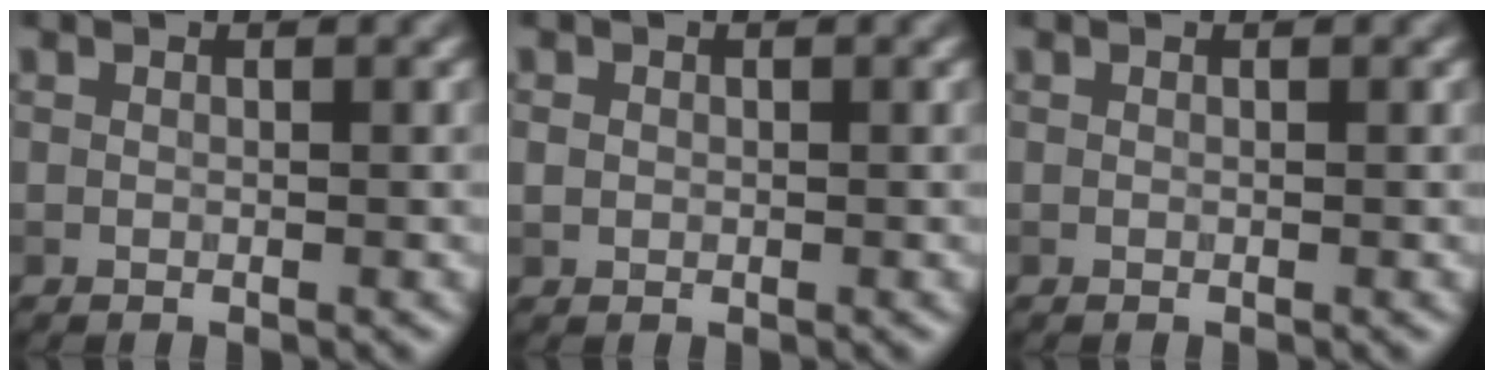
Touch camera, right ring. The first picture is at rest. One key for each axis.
{"total": 0.9, "fx": 0.0, "fy": 0.9, "fz": 0.3, "tx": -0.004, "ty": -0.002, "tz": -0.001}
{"total": 0.0}